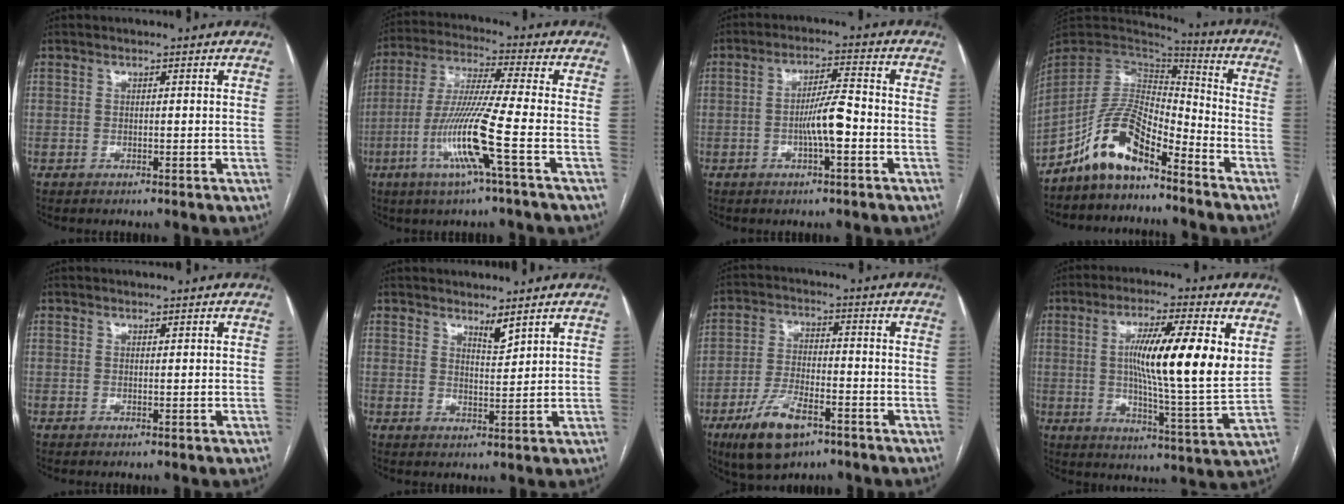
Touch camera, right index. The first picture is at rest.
{"total": 12.4, "force": [-4.4, -1.3, 11.5], "torque": [-0.231, -0.014, -0.091]}
{"total": 6.1, "force": [-1.6, 0.7, 5.8], "torque": [-0.109, 0.008, -0.029]}
{"total": 11.2, "force": [-7.9, 3.7, 7.0], "torque": [-0.145, 0.026, -0.149]}
{"total": 0.0}
{"total": 2.5, "force": [2.2, 0.2, 1.2], "torque": [-0.025, -0.013, 0.043]}
{"total": 10.1, "force": [-5.9, 3.9, 7.2], "torque": [-0.147, -0.008, -0.102]}
{"total": 15.9, "force": [3.7, 0.8, 15.5], "torque": [-0.259, -0.006, 0.052]}